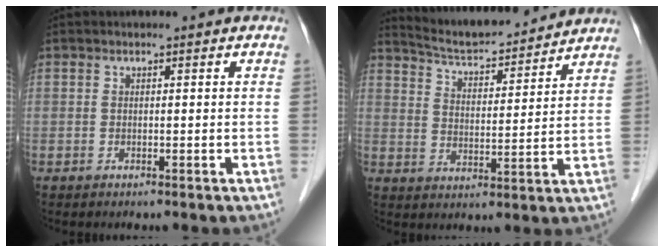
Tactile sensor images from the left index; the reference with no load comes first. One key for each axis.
{"total": 13.5, "fx": 12.8, "fy": 1.5, "fz": 3.9, "tx": -0.069, "ty": 0.012, "tz": 0.199}